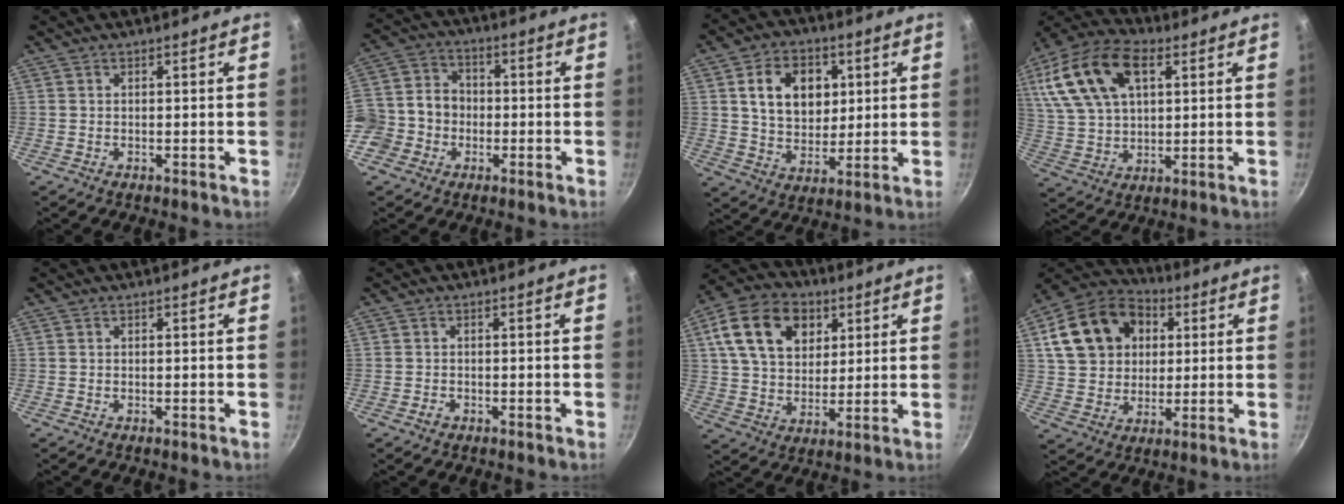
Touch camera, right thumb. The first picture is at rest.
{"total": 12.2, "force": [-3.5, 10.4, 5.2], "torque": [-0.076, 0.038, -0.076]}
{"total": 13.4, "force": [3.4, 10.0, 8.2], "torque": [-0.102, -0.005, 0.057]}
{"total": 19.3, "force": [6.8, 11.5, 14.0], "torque": [-0.261, 0.005, 0.121]}
{"total": 0.0}
{"total": 1.2, "force": [-0.8, 0.8, 0.4], "torque": [-0.004, 0.006, -0.012]}
{"total": 17.0, "force": [6.3, 12.1, 10.1], "torque": [-0.156, -0.004, 0.101]}
{"total": 19.2, "force": [5.3, 15.0, 10.8], "torque": [-0.177, 0.022, 0.089]}